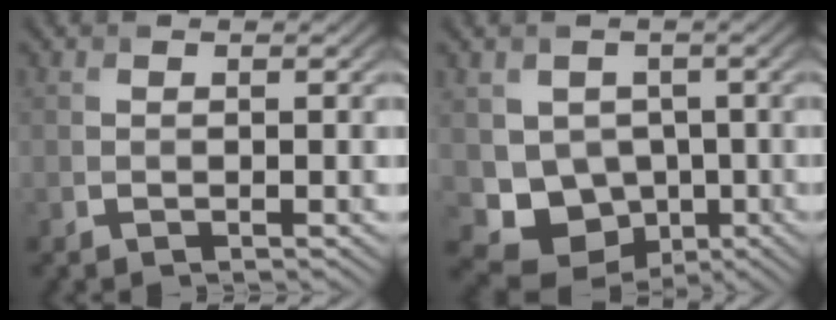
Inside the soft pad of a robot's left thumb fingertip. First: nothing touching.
{"total": 7.5, "force": [-0.7, 6.7, 3.5], "torque": [-0.074, -0.034, -0.014]}